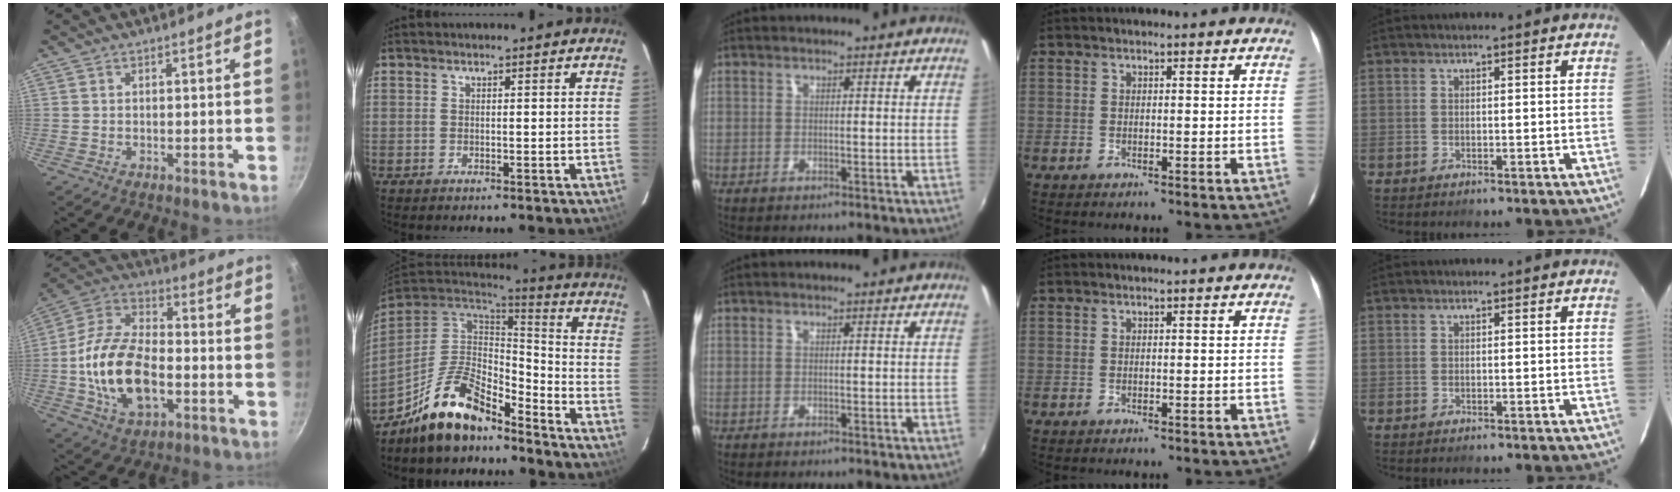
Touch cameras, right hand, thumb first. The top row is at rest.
{"thumb": {"total": 18.8, "force": [-3.5, 10.7, 15.0], "torque": [-0.269, 0.031, -0.072]}, "index": {"total": 15.6, "force": [-12.1, 5.5, 8.2], "torque": [-0.178, 0.011, -0.219]}}